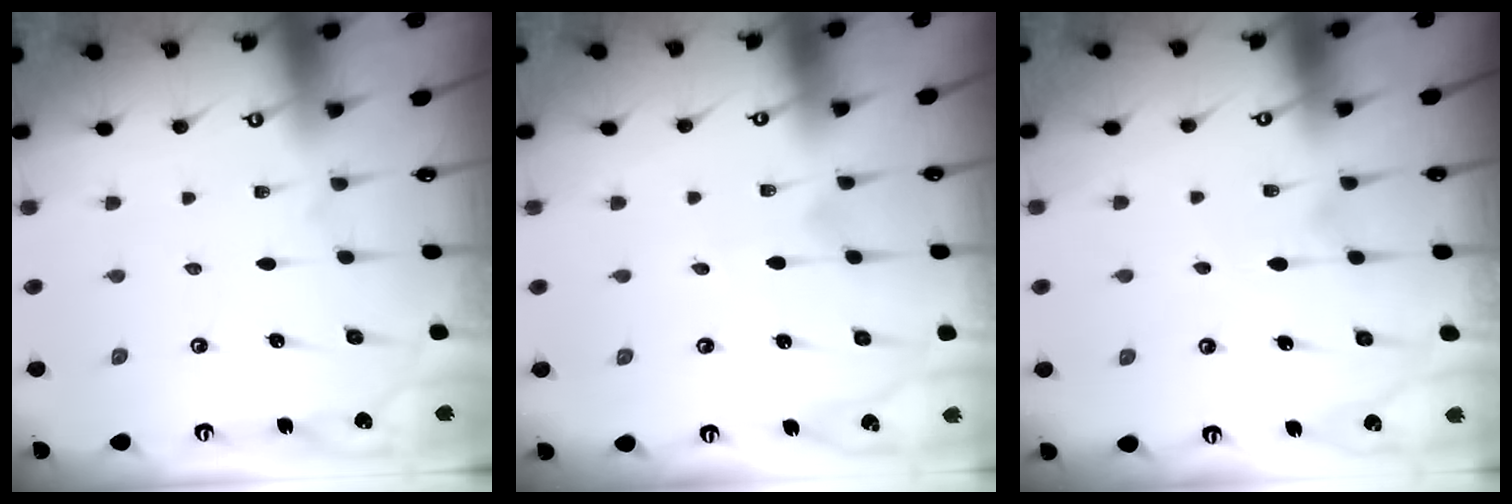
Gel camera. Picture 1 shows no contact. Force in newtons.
{"total": 2.5, "press": 2.5, "slide": 0.3}
{"total": 6.4, "press": 6.4, "slide": 0.8}